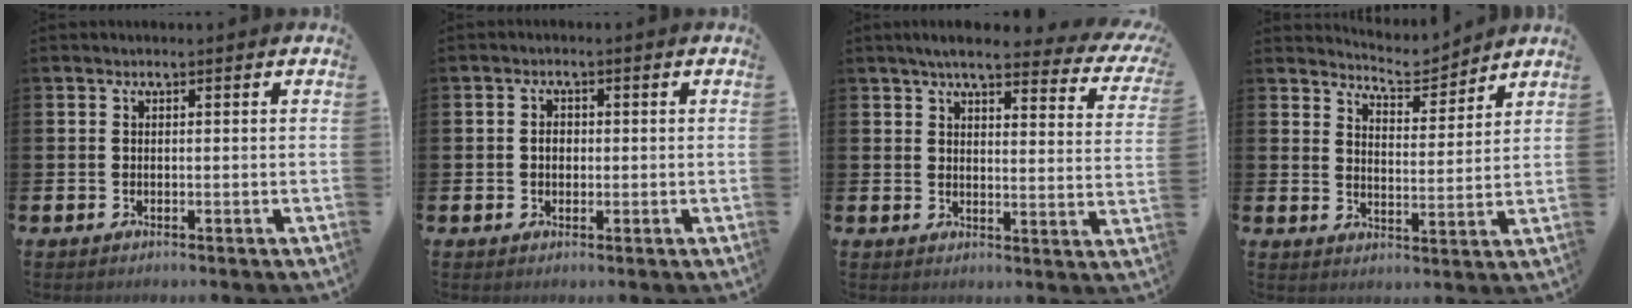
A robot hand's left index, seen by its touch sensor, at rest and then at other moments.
{"total": 1.8, "force": [0.0, 1.4, 1.1], "torque": [-0.002, 0.002, -0.007]}
{"total": 5.4, "force": [4.6, 1.0, 2.7], "torque": [-0.056, -0.025, 0.074]}
{"total": 5.7, "force": [5.6, 0.7, 0.2], "torque": [-0.025, -0.037, 0.103]}